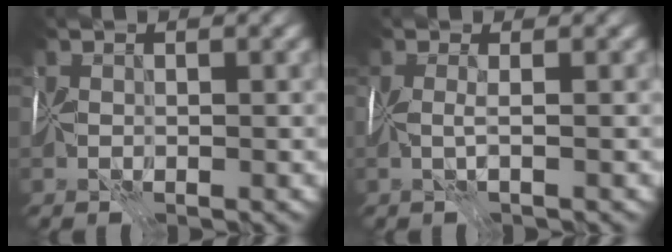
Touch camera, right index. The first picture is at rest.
{"total": 1.2, "force": [0.3, -0.1, 1.2], "torque": [-0.023, -0.001, 0.006]}